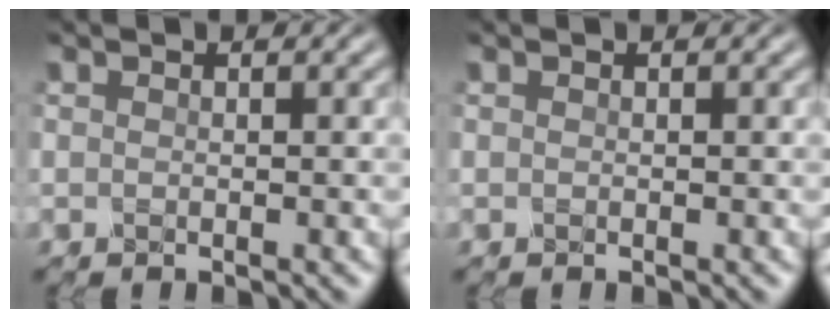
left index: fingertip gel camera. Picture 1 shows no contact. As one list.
[{"total": 0.0}]